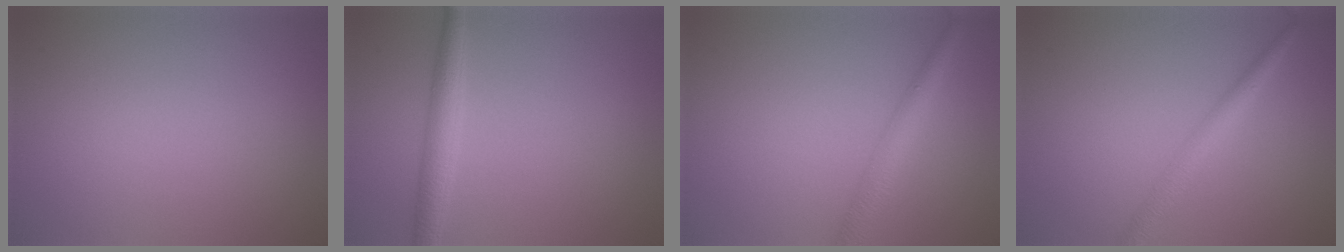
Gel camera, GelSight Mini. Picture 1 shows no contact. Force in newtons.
{"total": 2.6, "press": 2.6, "slide": 0.0}
{"total": 2.6, "press": 2.6, "slide": 0.1}
{"total": 2.6, "press": 2.5, "slide": 0.1}